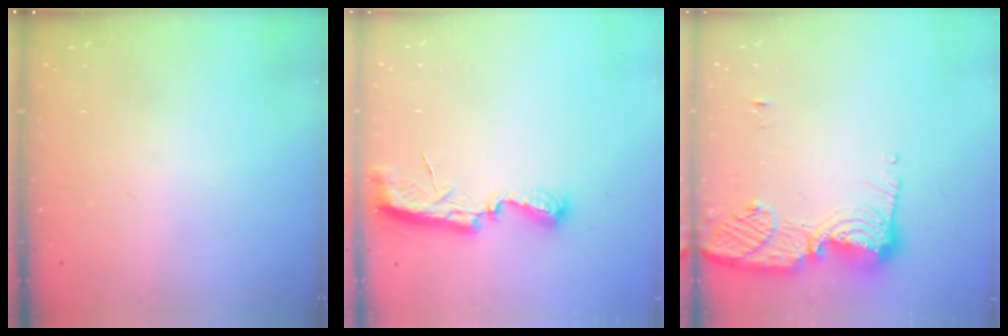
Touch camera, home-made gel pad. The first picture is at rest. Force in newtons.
{"total": 7.2, "press": 7.2, "slide": 0.5}
{"total": 12.0, "press": 12.0, "slide": 1.1}